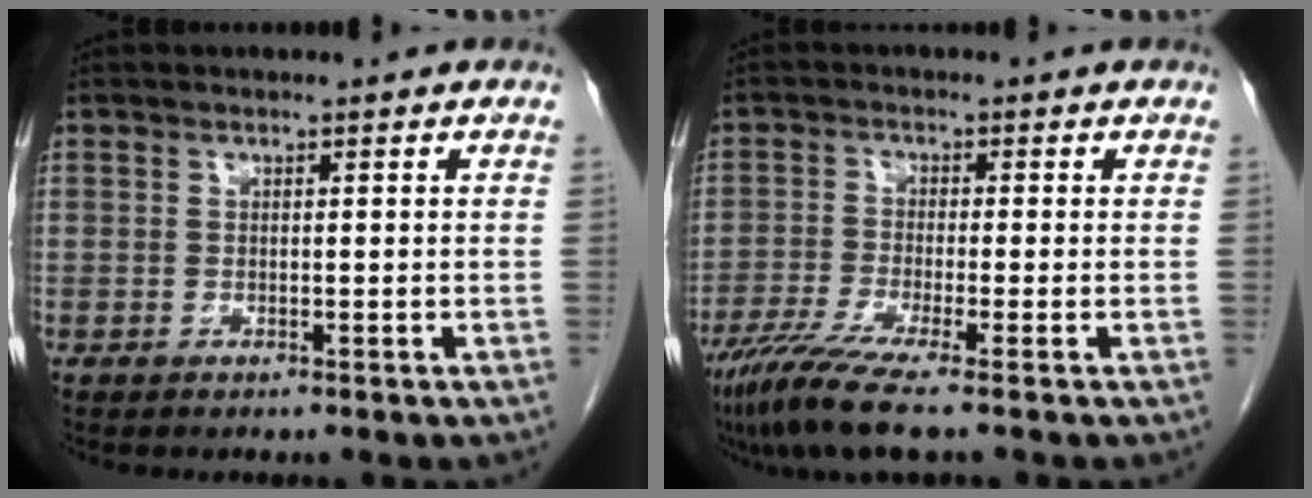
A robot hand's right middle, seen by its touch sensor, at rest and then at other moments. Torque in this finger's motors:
{"motor_torque": [1.23, -0.91, 0.16, 0.11]}